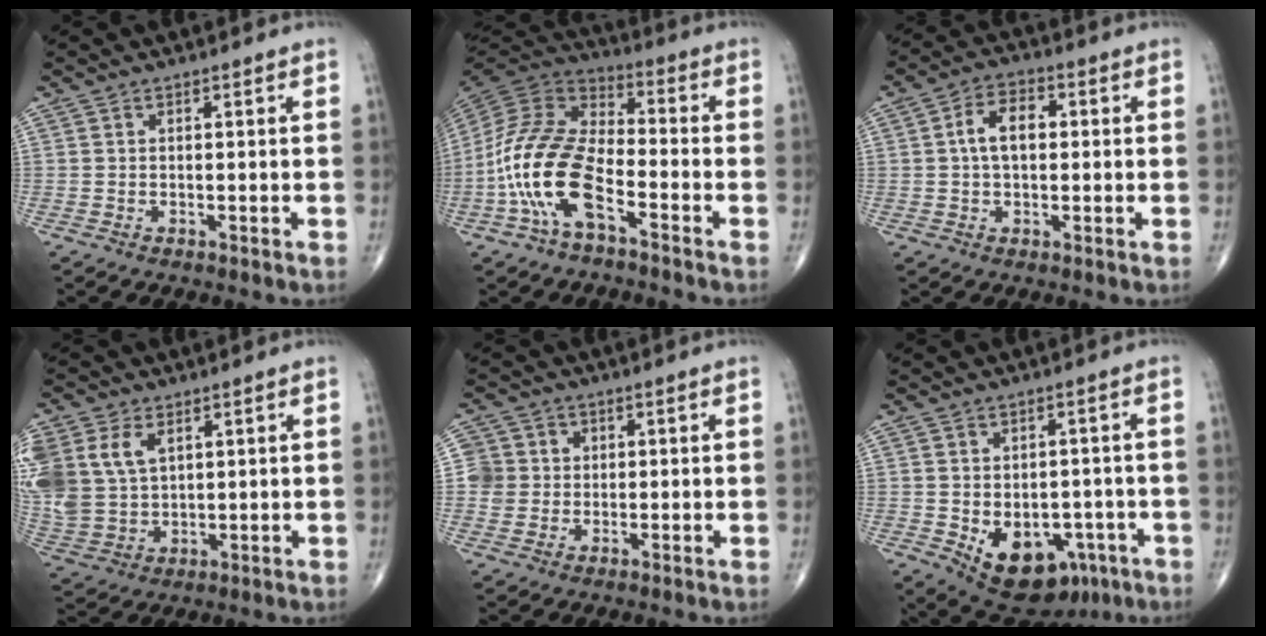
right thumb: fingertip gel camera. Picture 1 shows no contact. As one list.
[{"total": 16.4, "force": [-6.4, 7.5, 13.0], "torque": [-0.270, 0.047, -0.129]}, {"total": 6.9, "force": [0.6, 4.3, 5.4], "torque": [-0.087, 0.017, 0.002]}, {"total": 16.7, "force": [5.7, 11.8, 10.3], "torque": [-0.251, 0.004, 0.125]}, {"total": 5.7, "force": [0.6, 5.6, 0.6], "torque": [0.021, 0.007, 0.006]}, {"total": 13.9, "force": [-5.3, 9.2, 8.9], "torque": [-0.101, 0.014, -0.057]}]